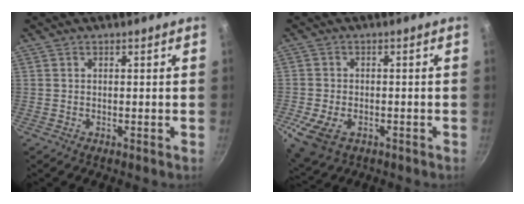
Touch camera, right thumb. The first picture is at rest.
{"total": 8.1, "force": [-3.0, 5.2, 5.4], "torque": [-0.109, -0.004, -0.053]}